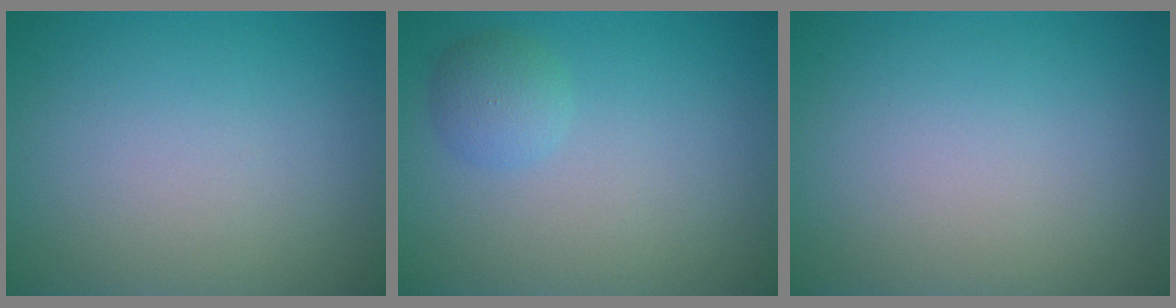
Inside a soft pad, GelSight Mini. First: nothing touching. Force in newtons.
{"total": 1.8, "press": 1.8, "slide": 0.1}
{"total": 0.0}